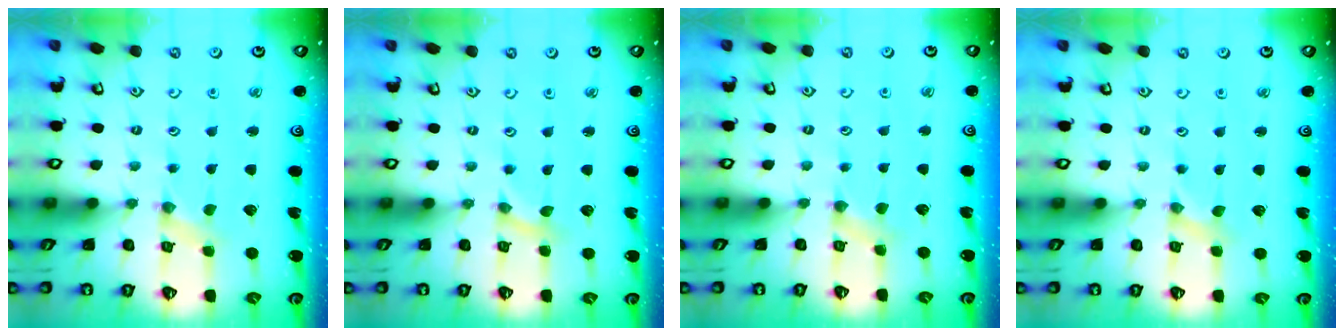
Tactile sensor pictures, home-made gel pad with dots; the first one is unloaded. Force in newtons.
{"total": 0.0}
{"total": 2.8, "press": 2.7, "slide": 0.6}
{"total": 0.0}